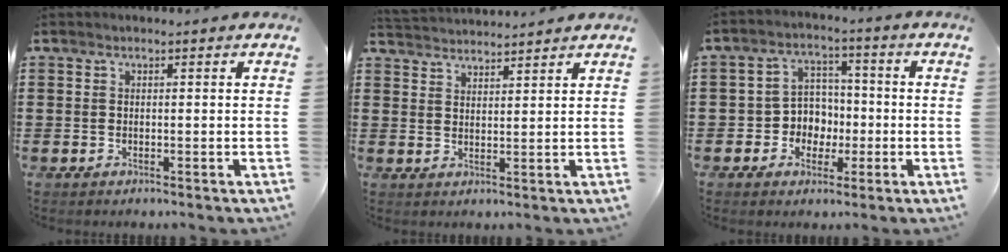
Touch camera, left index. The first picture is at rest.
{"total": 2.8, "force": [2.8, -0.2, -0.3], "torque": [-0.005, -0.010, 0.052]}
{"total": 5.2, "force": [-1.2, 4.9, 1.3], "torque": [-0.042, 0.015, -0.024]}